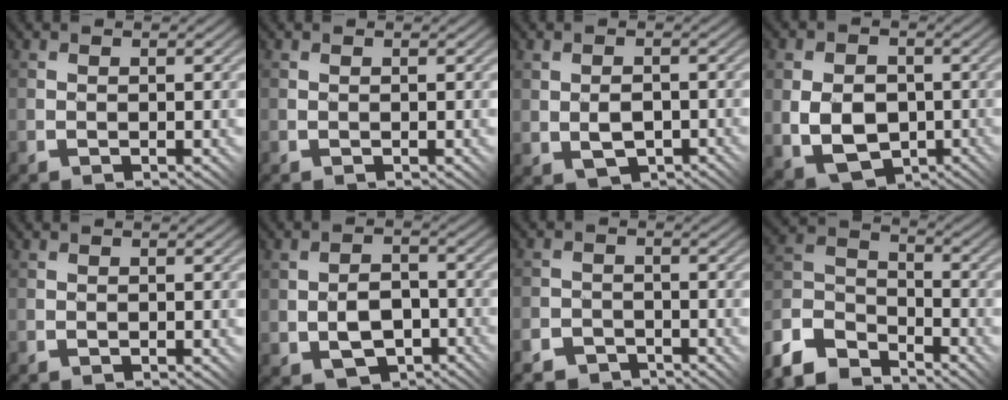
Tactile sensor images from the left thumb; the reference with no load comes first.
{"total": 0.0}
{"total": 3.4, "force": [-0.6, 2.1, 2.6], "torque": [-0.053, -0.003, -0.009]}
{"total": 8.3, "force": [-1.5, 6.1, 5.3], "torque": [-0.114, -0.014, -0.033]}
{"total": 0.0}
{"total": 6.0, "force": [-1.6, 4.0, 4.2], "torque": [-0.094, -0.008, -0.026]}
{"total": 3.8, "force": [-3.2, 2.1, 0.3], "torque": [0.003, 0.004, -0.057]}
{"total": 10.6, "force": [-8.6, 4.8, 4.0], "torque": [-0.100, 0.000, -0.178]}